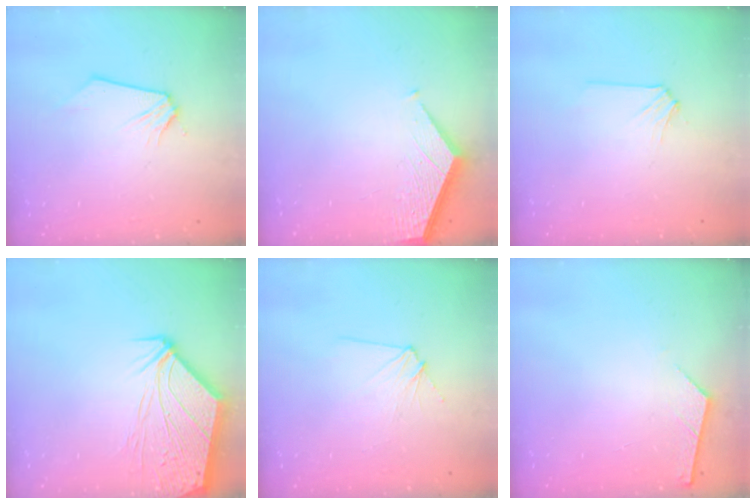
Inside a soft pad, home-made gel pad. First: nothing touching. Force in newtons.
{"total": 3.4, "press": 3.4, "slide": 0.3}
{"total": 1.7, "press": 1.6, "slide": 0.3}
{"total": 11.6, "press": 11.5, "slide": 1.5}
{"total": 4.2, "press": 4.2, "slide": 0.5}
{"total": 4.0, "press": 4.0, "slide": 0.5}